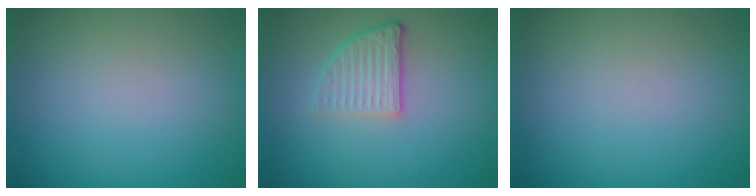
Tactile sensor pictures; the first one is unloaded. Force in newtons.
{"total": 3.7, "press": 2.5, "slide": 2.7}
{"total": 0.0}